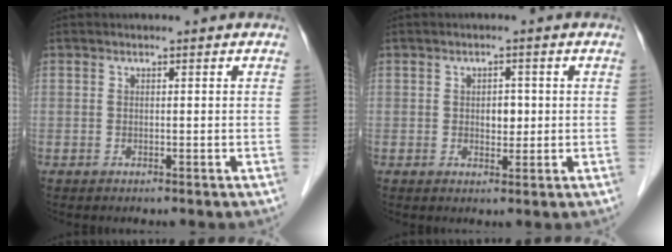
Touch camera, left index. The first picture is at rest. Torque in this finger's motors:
{"motor_torque": [0.10, 0.01, 0.03, 0.02]}